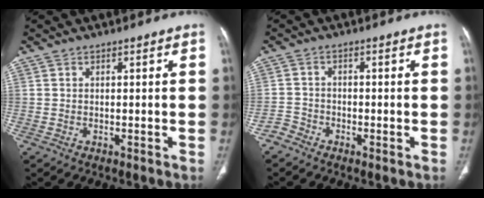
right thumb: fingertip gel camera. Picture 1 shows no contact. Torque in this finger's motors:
{"motor_torque": [2.46, 2.22, -0.06, -0.64, 0.02]}